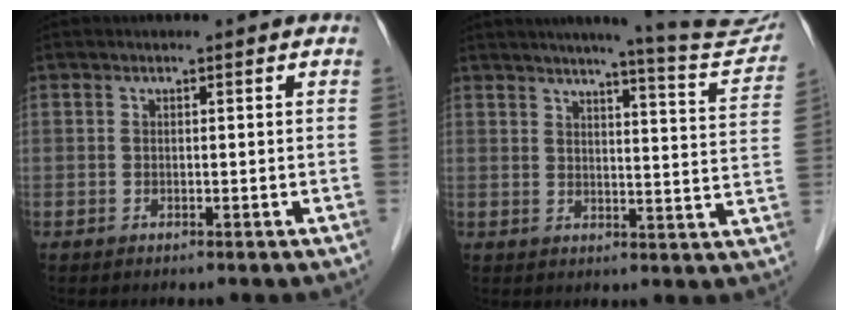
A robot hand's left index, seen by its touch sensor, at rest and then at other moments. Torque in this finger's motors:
{"motor_torque": [0.75, -0.94, 0.30, 0.06]}